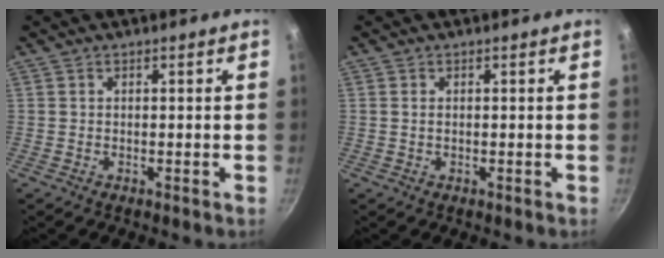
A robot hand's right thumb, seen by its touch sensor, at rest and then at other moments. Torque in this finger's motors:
{"motor_torque": [-0.12, 0.04, 0.04, 0.44, -0.07]}